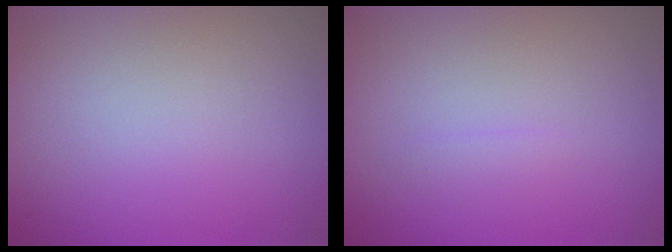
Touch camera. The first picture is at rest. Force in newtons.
{"total": 0.6, "press": 0.6, "slide": 0.0}